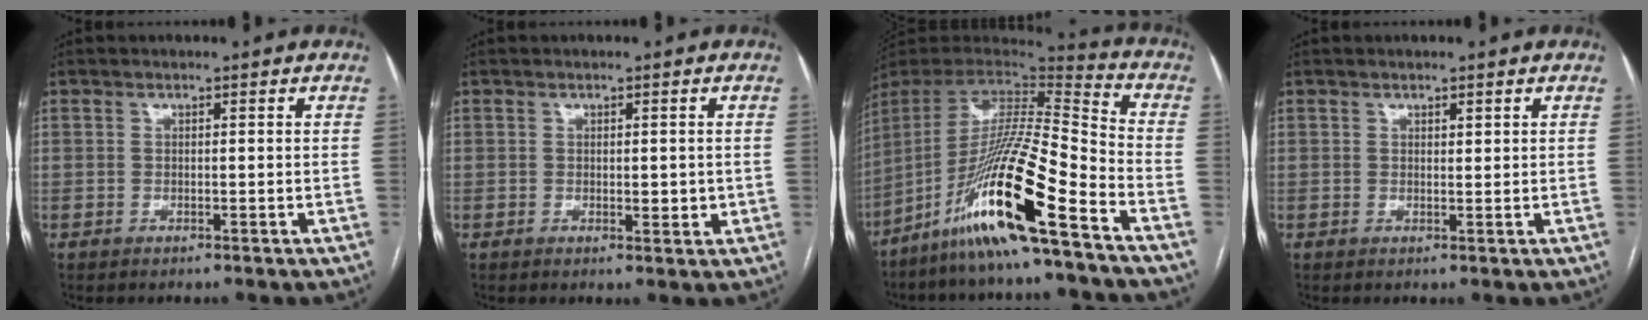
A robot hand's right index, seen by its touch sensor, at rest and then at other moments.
{"total": 2.0, "force": [-0.1, 0.9, 1.8], "torque": [-0.024, -0.003, 0.001]}
{"total": 21.0, "force": [-12.4, 0.1, 16.9], "torque": [-0.349, -0.034, -0.241]}
{"total": 0.8, "force": [0.6, 0.3, 0.5], "torque": [-0.007, -0.002, 0.008]}